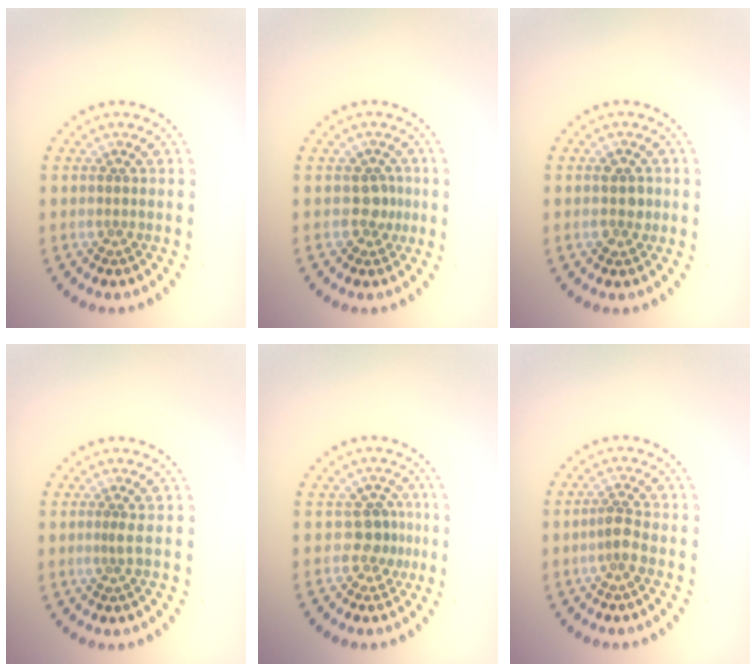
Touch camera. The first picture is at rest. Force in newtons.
{"total": 1.8, "press": 1.3, "slide": 1.2}
{"total": 1.7, "press": 1.7, "slide": 0.2}
{"total": 0.5, "press": 0.3, "slide": 0.4}
{"total": 2.2, "press": 1.6, "slide": 1.6}
{"total": 1.8, "press": 1.4, "slide": 1.0}